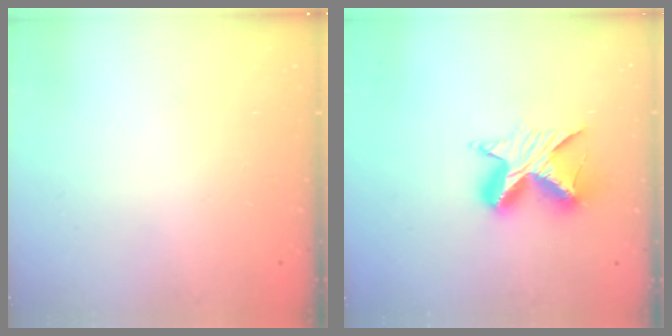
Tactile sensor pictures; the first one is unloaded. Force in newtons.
{"total": 10.8, "press": 10.7, "slide": 0.7}